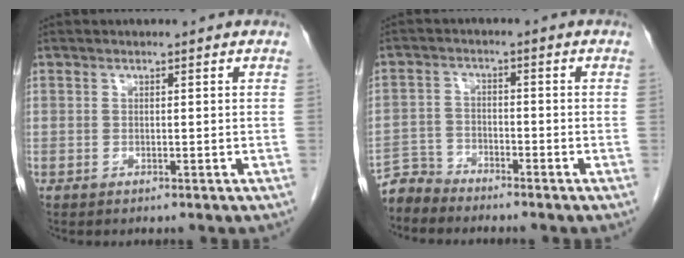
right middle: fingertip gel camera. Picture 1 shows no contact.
{"total": 3.8, "force": [-3.7, 0.5, -0.7], "torque": [0.017, -0.009, -0.074]}